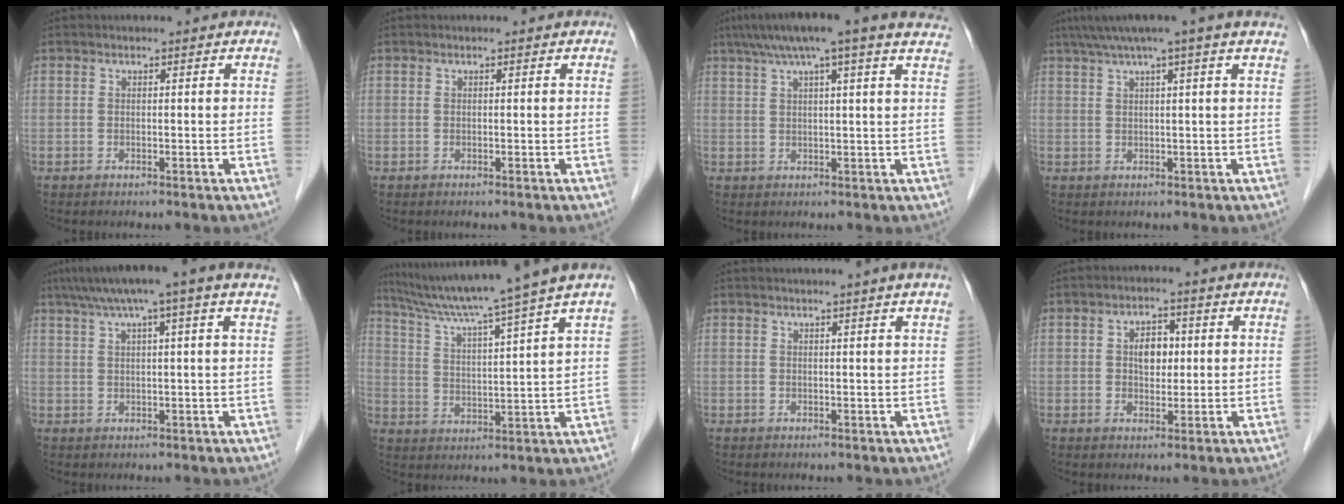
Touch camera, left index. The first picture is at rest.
{"total": 0.0}
{"total": 15.5, "force": [11.9, 0.8, 10.0], "torque": [-0.160, 0.052, 0.145]}
{"total": 7.4, "force": [5.4, -1.0, 5.0], "torque": [-0.077, 0.033, 0.075]}
{"total": 9.7, "force": [6.7, -0.5, 6.9], "torque": [-0.108, 0.037, 0.089]}
{"total": 14.7, "force": [12.0, -2.9, 7.9], "torque": [-0.133, -0.009, 0.185]}
{"total": 2.4, "force": [2.0, -0.8, 1.0], "torque": [-0.018, 0.000, 0.030]}
{"total": 3.9, "force": [0.5, 2.6, 2.9], "torque": [-0.048, 0.010, 0.011]}